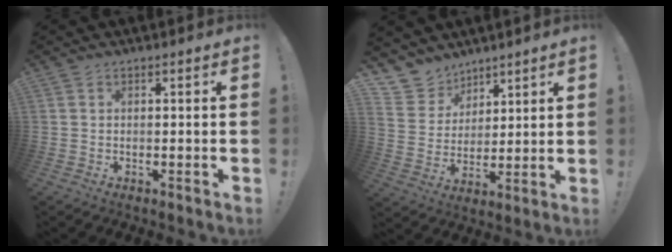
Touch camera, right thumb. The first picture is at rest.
{"total": 9.3, "force": [7.0, 6.2, 0.4], "torque": [-0.023, -0.059, 0.142]}